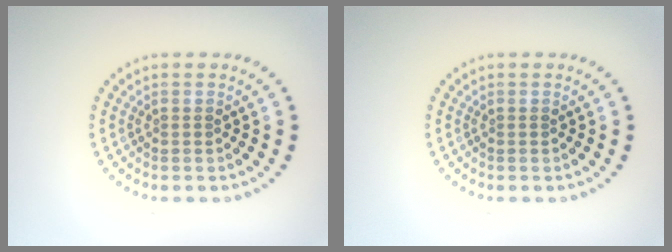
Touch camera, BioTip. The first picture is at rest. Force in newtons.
{"total": 0.0}